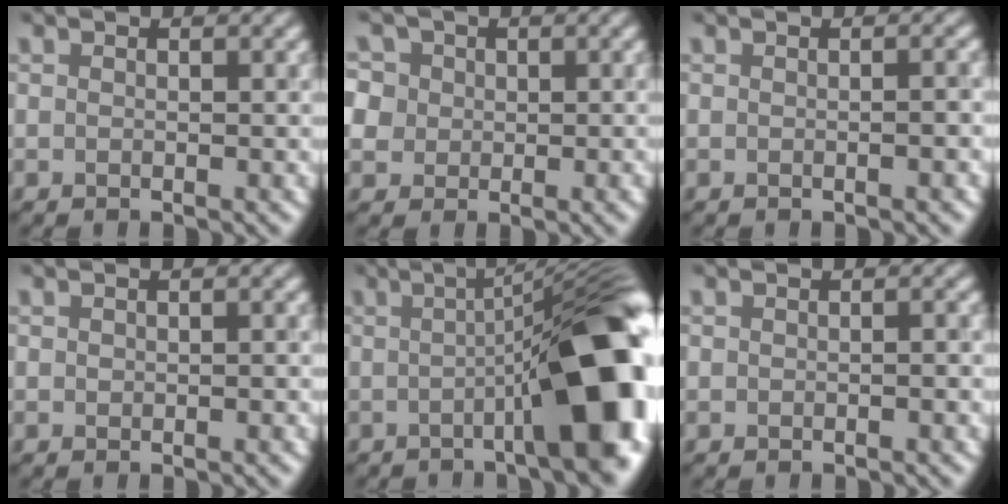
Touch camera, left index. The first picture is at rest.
{"total": 7.4, "force": [2.5, 6.1, 3.4], "torque": [-0.057, 0.033, 0.010]}
{"total": 0.9, "force": [-0.3, 0.1, 0.9], "torque": [-0.007, 0.006, 0.000]}
{"total": 0.8, "force": [0.0, 0.5, 0.6], "torque": [-0.010, 0.001, 0.000]}
{"total": 13.5, "force": [-1.9, 3.4, 12.9], "torque": [-0.140, 0.018, -0.036]}
{"total": 0.7, "force": [-0.2, 0.3, 0.5], "torque": [-0.010, 0.002, -0.002]}